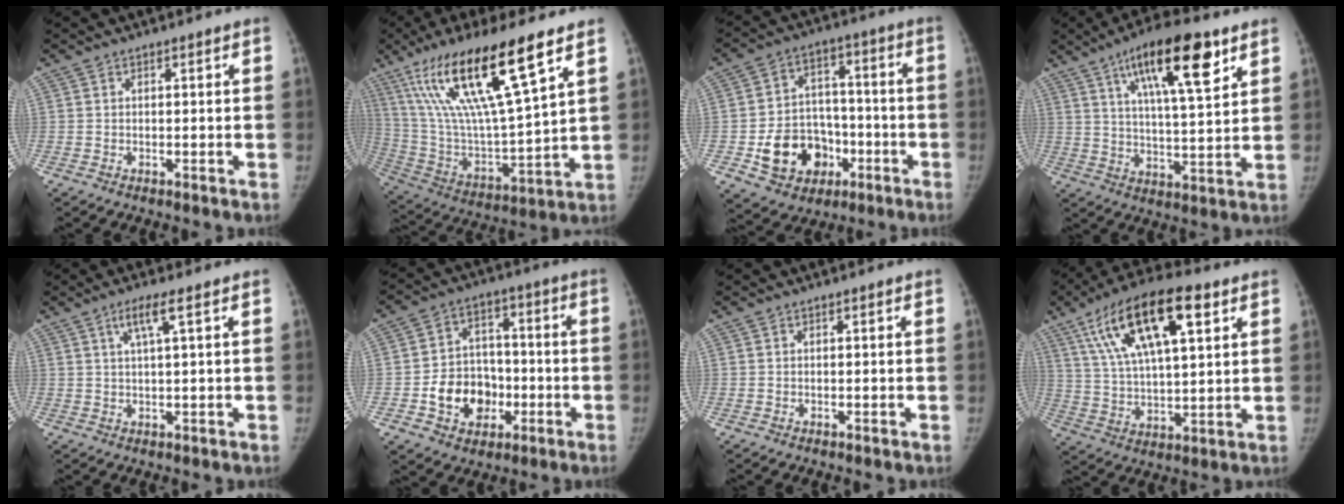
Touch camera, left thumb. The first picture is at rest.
{"total": 24.1, "force": [13.5, 4.3, 19.5], "torque": [-0.372, -0.038, 0.252]}
{"total": 15.1, "force": [-5.2, 12.0, 7.5], "torque": [-0.078, 0.042, -0.071]}
{"total": 16.7, "force": [8.8, 4.5, 13.5], "torque": [-0.199, -0.031, 0.144]}
{"total": 4.0, "force": [1.8, 0.0, 3.6], "torque": [-0.077, 0.001, 0.038]}
{"total": 12.6, "force": [-3.7, 10.2, 6.4], "torque": [-0.056, 0.036, -0.058]}
{"total": 0.0}
{"total": 20.0, "force": [9.2, 7.4, 16.1], "torque": [-0.276, -0.005, 0.163]}